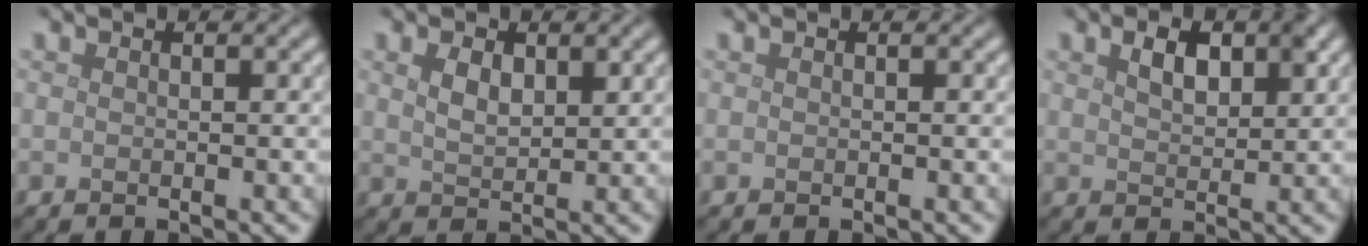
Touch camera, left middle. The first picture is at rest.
{"total": 2.3, "force": [1.1, 1.3, 1.6], "torque": [-0.034, -0.001, 0.024]}
{"total": 0.0}
{"total": 3.3, "force": [1.6, 1.7, 2.3], "torque": [-0.043, 0.005, 0.030]}